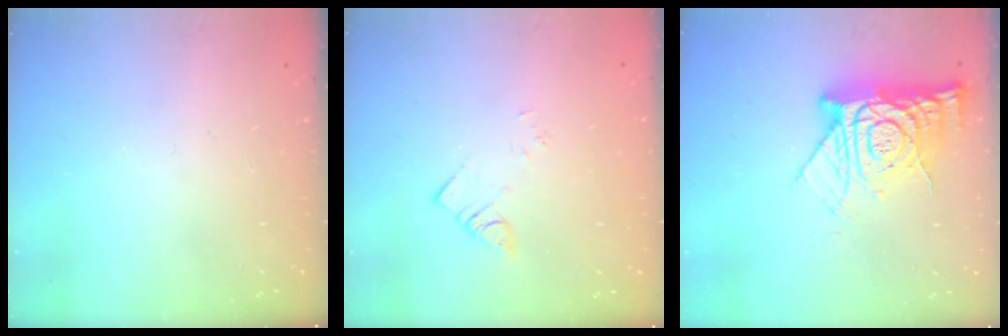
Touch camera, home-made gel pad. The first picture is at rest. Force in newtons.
{"total": 2.2, "press": 2.1, "slide": 0.4}
{"total": 14.7, "press": 14.6, "slide": 1.3}